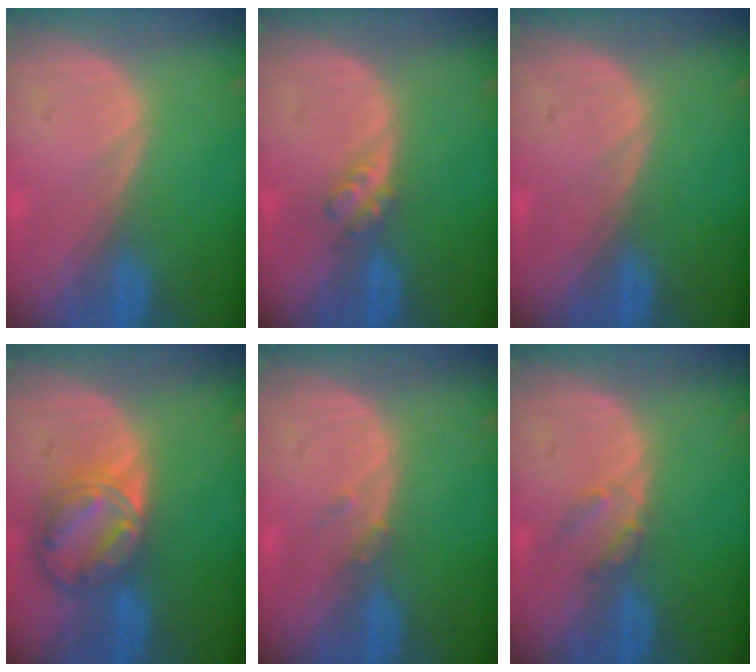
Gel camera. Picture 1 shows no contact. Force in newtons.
{"total": 2.7, "press": 2.3, "slide": 1.3}
{"total": 0.0}
{"total": 8.7, "press": 7.4, "slide": 4.6}
{"total": 1.3, "press": 1.1, "slide": 0.7}
{"total": 2.2, "press": 2.1, "slide": 0.4}